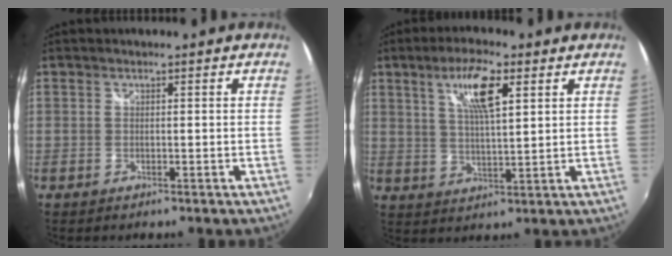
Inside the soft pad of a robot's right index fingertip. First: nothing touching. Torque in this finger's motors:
{"motor_torque": [0.50, 0.28, 0.46, 0.07]}